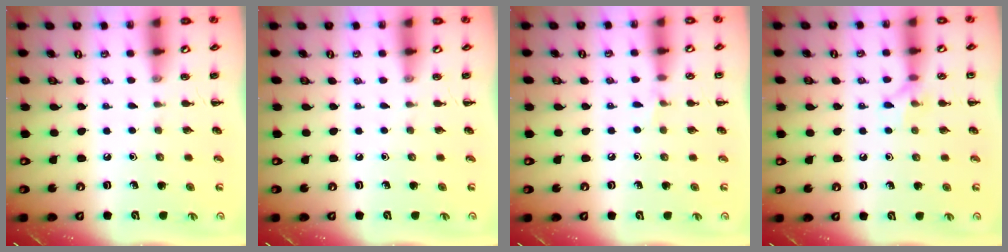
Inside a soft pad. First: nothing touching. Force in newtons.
{"total": 0.0}
{"total": 4.3, "press": 4.1, "slide": 1.4}
{"total": 6.3, "press": 6.2, "slide": 0.9}